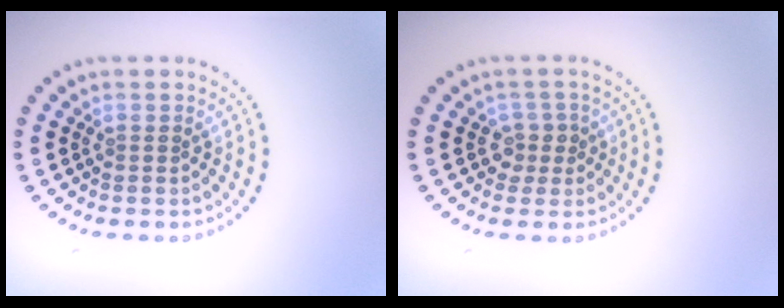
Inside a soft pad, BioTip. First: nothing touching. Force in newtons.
{"total": 1.7, "press": 1.3, "slide": 1.0}